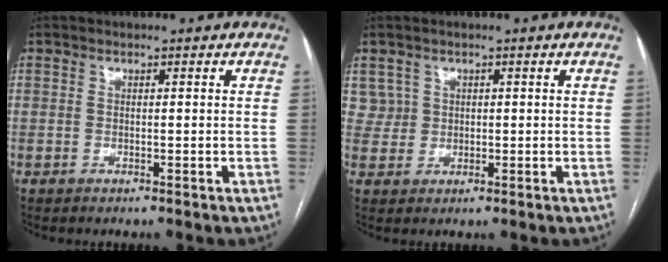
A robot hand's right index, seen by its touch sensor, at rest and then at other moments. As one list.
[{"total": 3.1, "force": [1.3, 2.8, -0.2], "torque": [0.019, 0.009, 0.022]}]